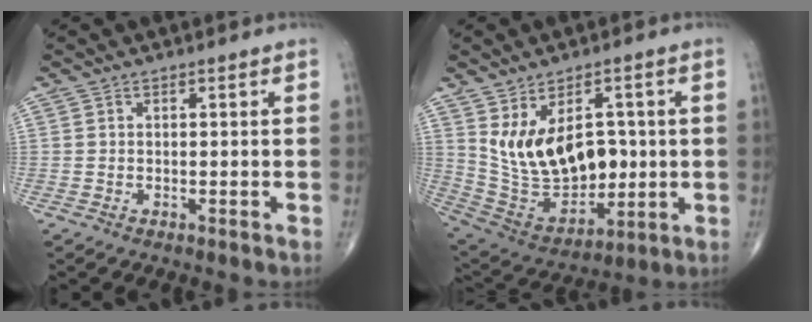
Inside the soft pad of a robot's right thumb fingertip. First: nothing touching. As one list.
[{"total": 17.1, "force": [2.1, 11.0, 12.9], "torque": [-0.181, -0.009, 0.067]}]